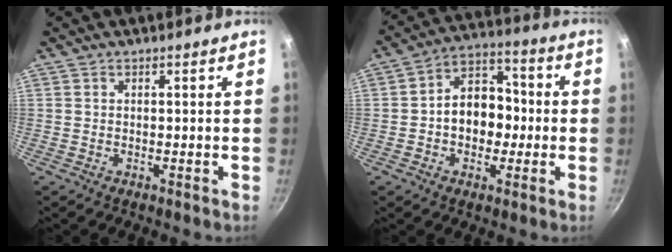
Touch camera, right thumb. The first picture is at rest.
{"total": 11.7, "force": [-1.0, 8.8, 7.6], "torque": [-0.064, 0.038, -0.031]}